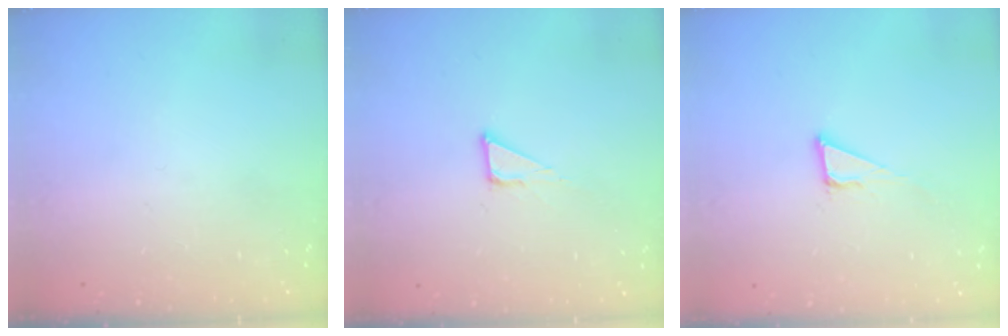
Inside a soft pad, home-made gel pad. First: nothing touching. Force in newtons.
{"total": 1.9, "press": 1.9, "slide": 0.1}
{"total": 3.9, "press": 3.9, "slide": 0.2}